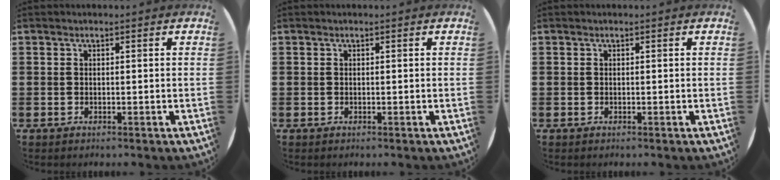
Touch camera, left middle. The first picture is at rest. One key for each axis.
{"total": 0.0}
{"total": 0.0}